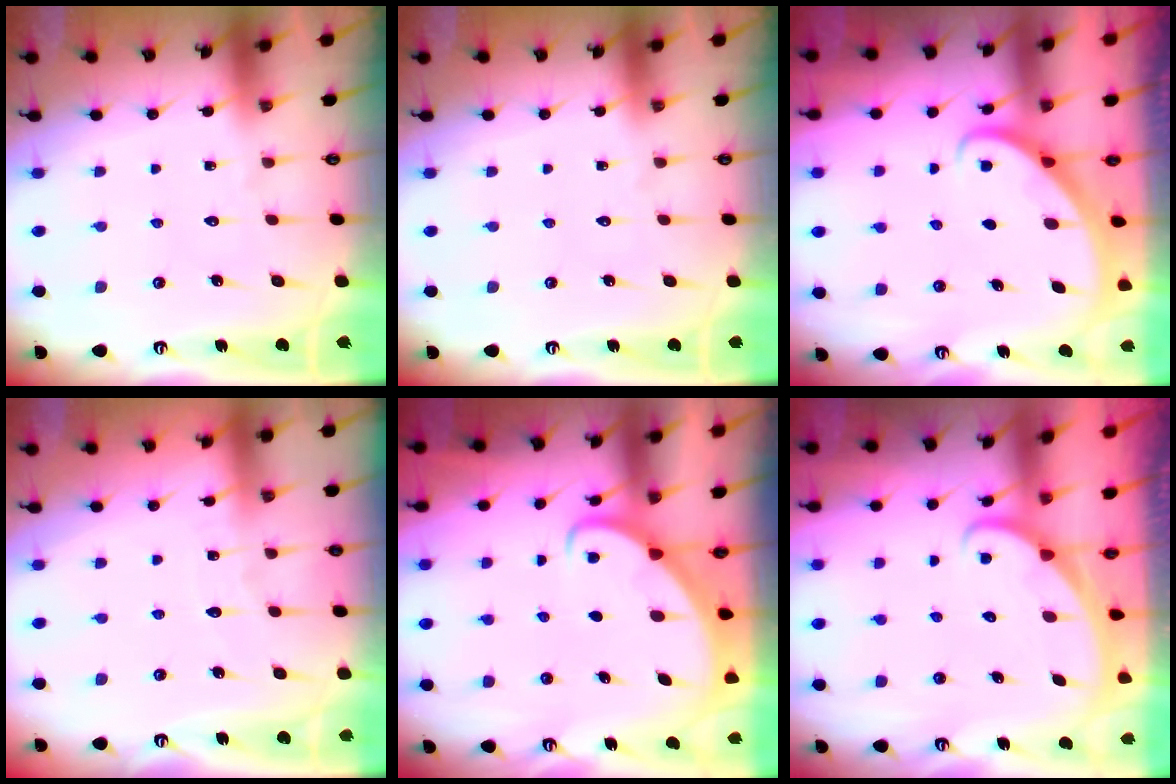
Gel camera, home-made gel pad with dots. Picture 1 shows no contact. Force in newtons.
{"total": 0.0}
{"total": 2.8, "press": 2.8, "slide": 0.2}
{"total": 2.0, "press": 2.0, "slide": 0.1}
{"total": 2.0, "press": 2.0, "slide": 0.3}
{"total": 1.8, "press": 1.8, "slide": 0.1}